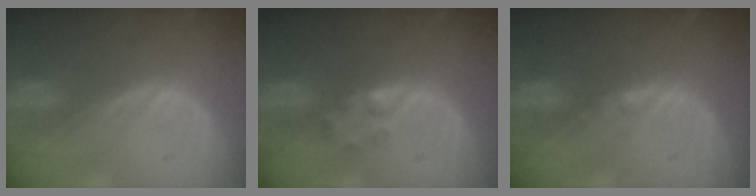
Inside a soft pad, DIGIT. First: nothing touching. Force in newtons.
{"total": 2.0, "press": 2.0, "slide": 0.2}
{"total": 0.6, "press": 0.6, "slide": 0.2}